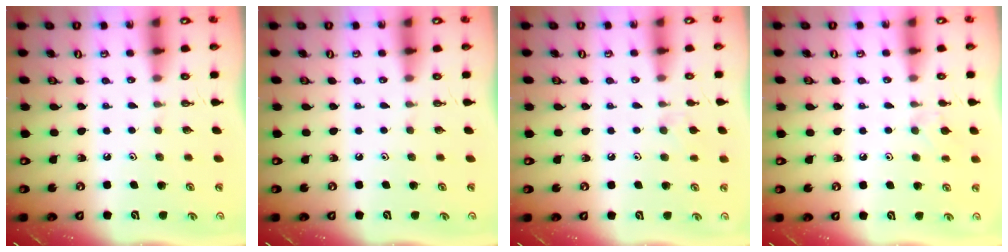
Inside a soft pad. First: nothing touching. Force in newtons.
{"total": 0.0}
{"total": 3.8, "press": 3.7, "slide": 0.8}
{"total": 5.4, "press": 5.4, "slide": 0.8}